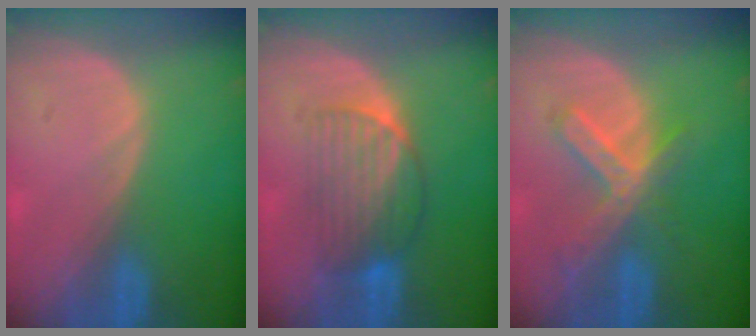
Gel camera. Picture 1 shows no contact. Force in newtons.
{"total": 6.7, "press": 6.4, "slide": 1.8}
{"total": 6.9, "press": 5.9, "slide": 3.5}